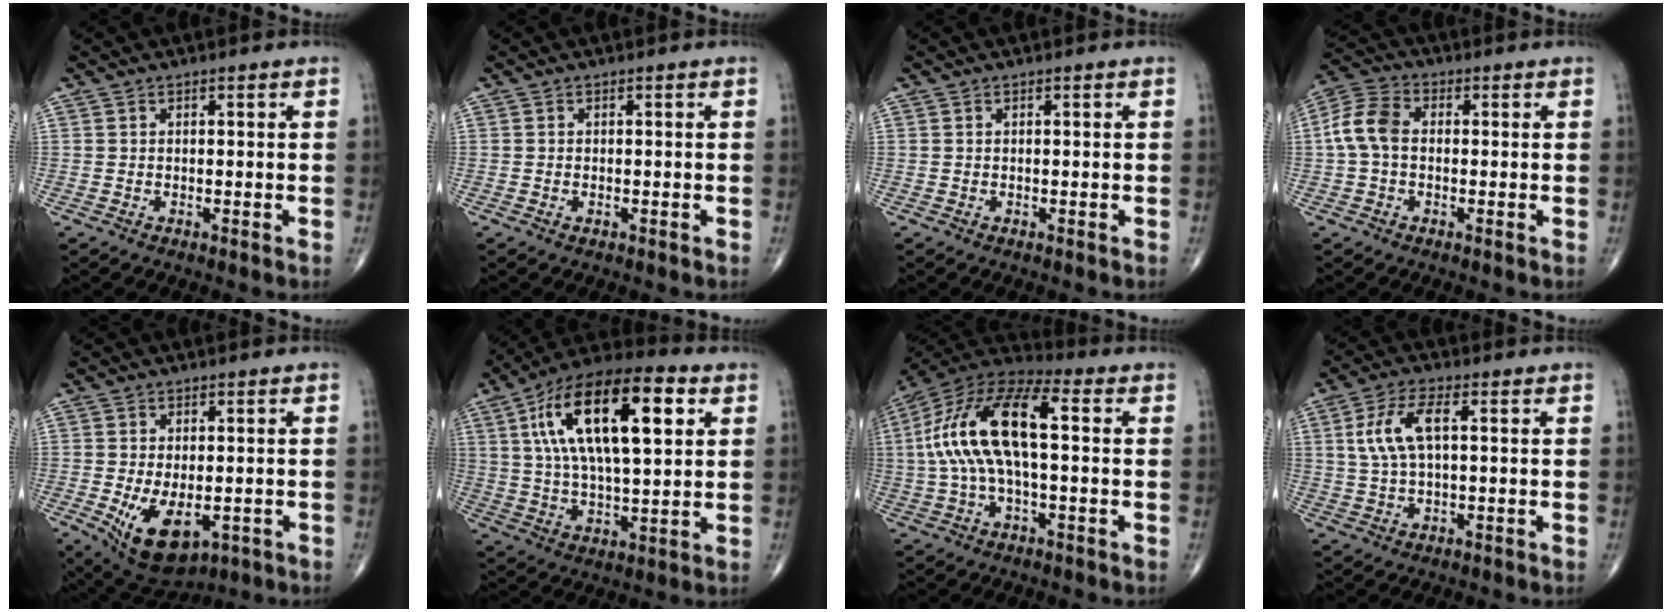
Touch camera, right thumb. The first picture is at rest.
{"total": 0.6, "force": [-0.2, 0.3, 0.5], "torque": [-0.010, 0.001, -0.003]}
{"total": 0.0}
{"total": 7.5, "force": [-0.1, 5.1, 5.5], "torque": [-0.113, 0.023, -0.012]}
{"total": 11.0, "force": [-3.2, 6.1, 8.5], "torque": [-0.132, -0.009, -0.033]}
{"total": 22.9, "force": [6.9, 9.4, 19.8], "torque": [-0.339, 0.007, 0.110]}
{"total": 18.6, "force": [1.5, 7.7, 16.8], "torque": [-0.338, 0.046, 0.019]}
{"total": 8.0, "force": [1.6, 3.3, 7.1], "torque": [-0.156, 0.014, 0.031]}